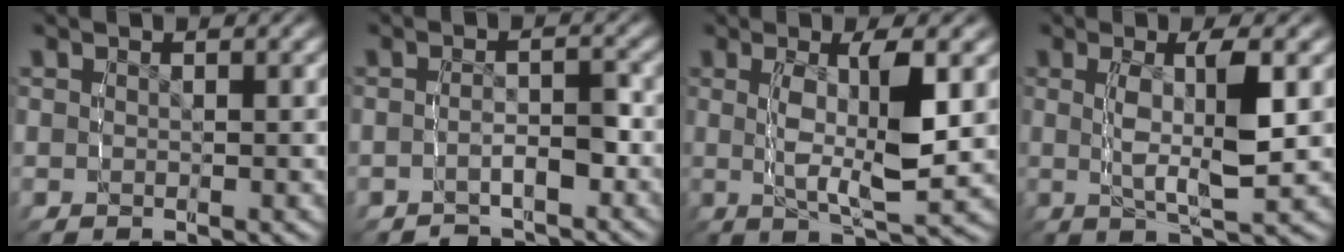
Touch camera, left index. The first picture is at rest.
{"total": 3.1, "force": [-2.6, 1.5, 0.8], "torque": [-0.029, -0.005, -0.043]}
{"total": 5.4, "force": [0.3, 0.8, 5.3], "torque": [-0.102, -0.009, 0.012]}
{"total": 4.2, "force": [0.1, 0.3, 4.2], "torque": [-0.083, -0.005, 0.007]}